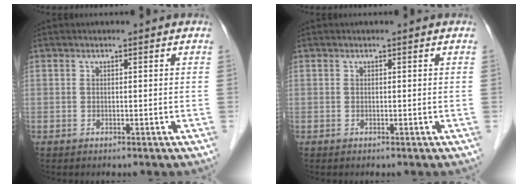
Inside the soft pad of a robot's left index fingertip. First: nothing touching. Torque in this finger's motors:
{"motor_torque": [0.00, 0.00, 0.00, 0.00]}